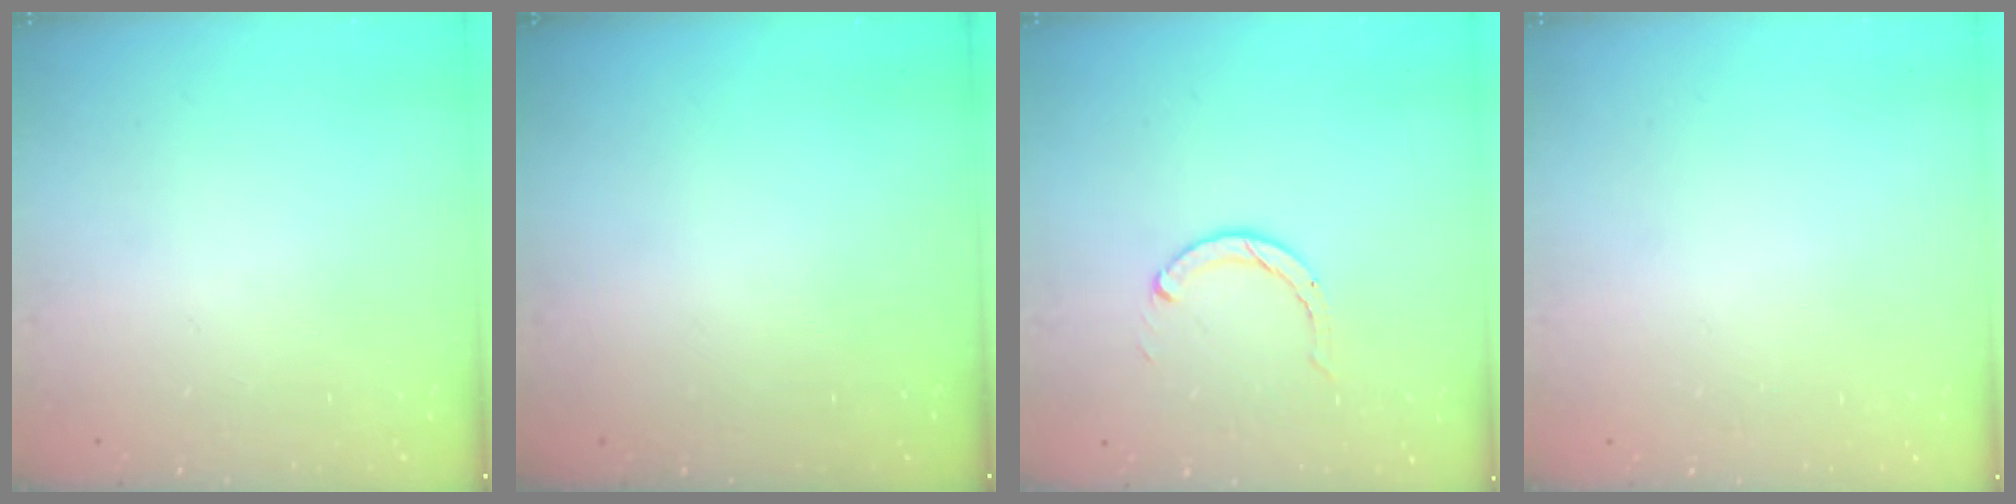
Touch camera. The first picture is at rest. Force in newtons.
{"total": 0.0}
{"total": 1.9, "press": 1.9, "slide": 0.2}
{"total": 2.6, "press": 2.6, "slide": 0.2}